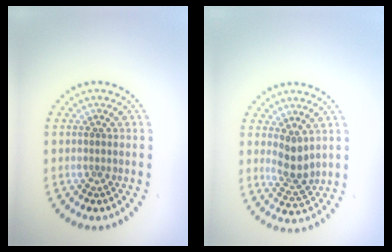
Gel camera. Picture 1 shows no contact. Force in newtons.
{"total": 2.8, "press": 2.5, "slide": 1.1}